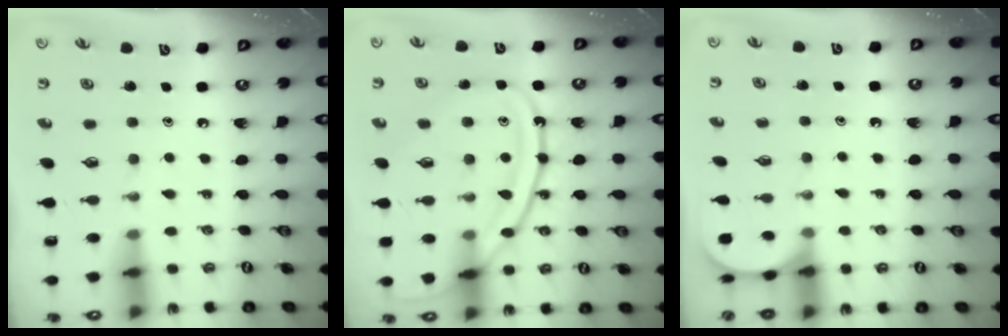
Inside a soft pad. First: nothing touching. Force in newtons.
{"total": 16.8, "press": 16.7, "slide": 1.4}
{"total": 0.7, "press": 0.7, "slide": 0.1}